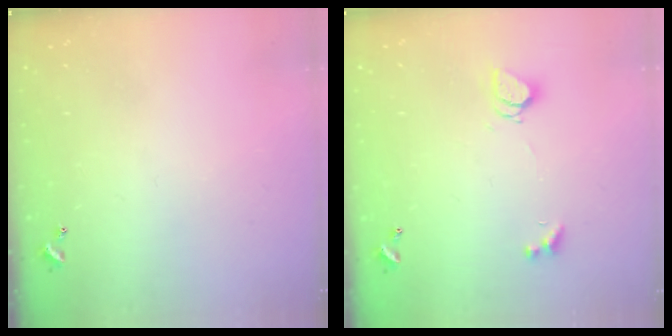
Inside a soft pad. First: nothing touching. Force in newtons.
{"total": 2.5, "press": 2.5, "slide": 0.2}